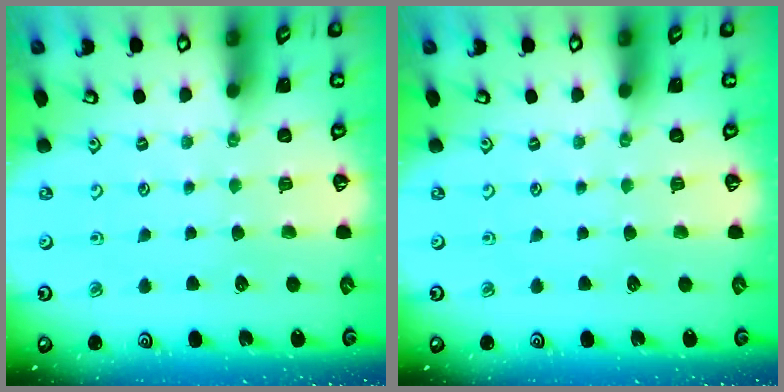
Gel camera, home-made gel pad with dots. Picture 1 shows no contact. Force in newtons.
{"total": 0.0}